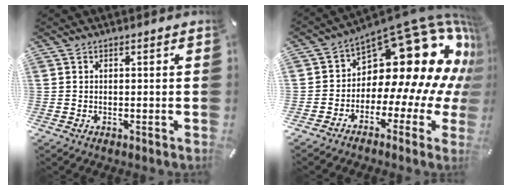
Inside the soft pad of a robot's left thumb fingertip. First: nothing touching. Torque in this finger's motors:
{"motor_torque": [0.64, 1.00, 1.05, 0.45, 0.29]}